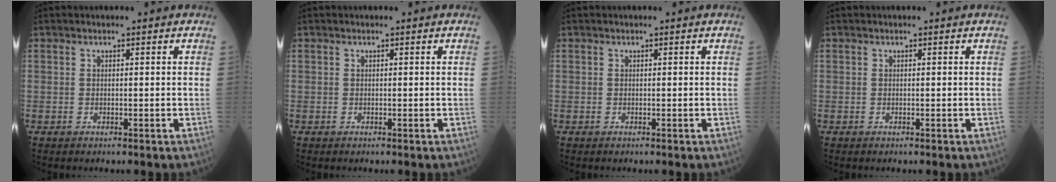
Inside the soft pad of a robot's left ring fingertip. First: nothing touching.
{"total": 0.0}
{"total": 0.0}
{"total": 0.0}